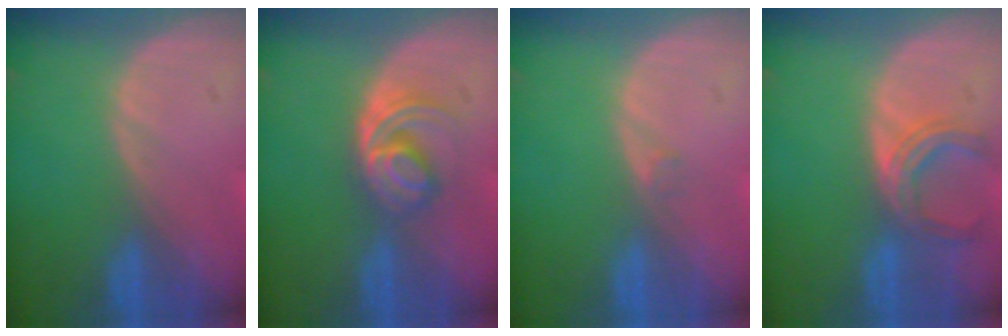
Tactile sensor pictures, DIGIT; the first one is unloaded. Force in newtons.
{"total": 6.2, "press": 5.2, "slide": 3.4}
{"total": 0.5, "press": 0.5, "slide": 0.1}
{"total": 4.9, "press": 4.8, "slide": 1.1}